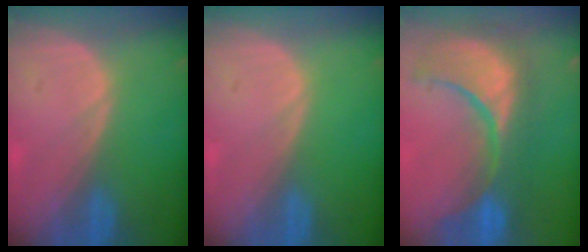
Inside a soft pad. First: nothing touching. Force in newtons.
{"total": 0.0}
{"total": 12.6, "press": 11.2, "slide": 5.7}